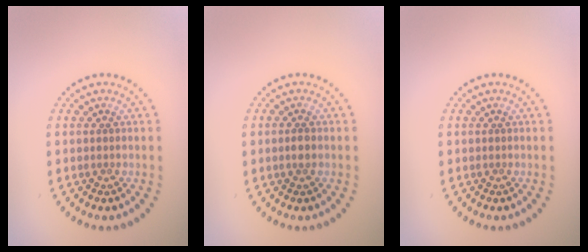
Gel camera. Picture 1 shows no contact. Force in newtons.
{"total": 1.0, "press": 1.0, "slide": 0.4}
{"total": 0.0}